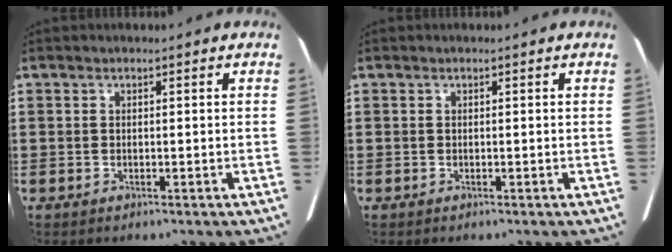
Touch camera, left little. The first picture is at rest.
{"total": 0.0}